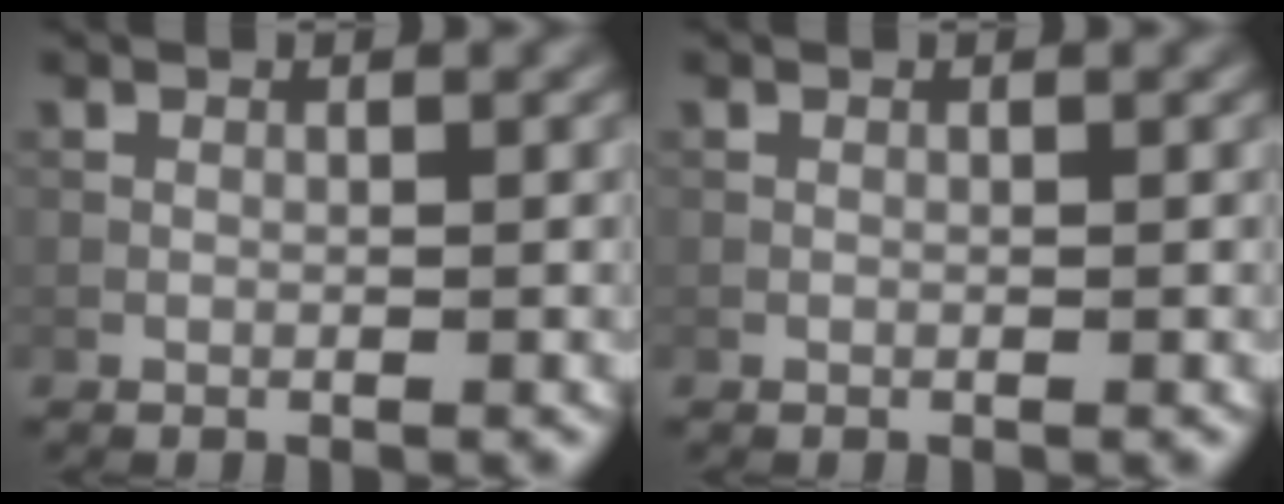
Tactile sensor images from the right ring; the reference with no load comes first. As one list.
[{"total": 0.0}]